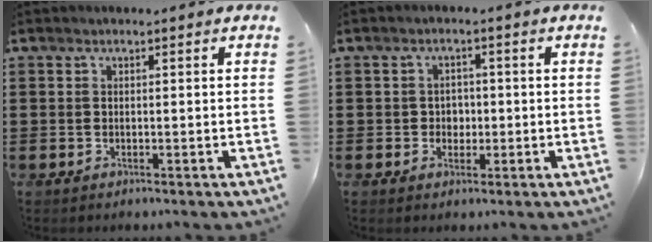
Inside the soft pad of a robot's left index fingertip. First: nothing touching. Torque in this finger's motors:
{"motor_torque": [-0.25, 0.73, 0.03, 0.00]}